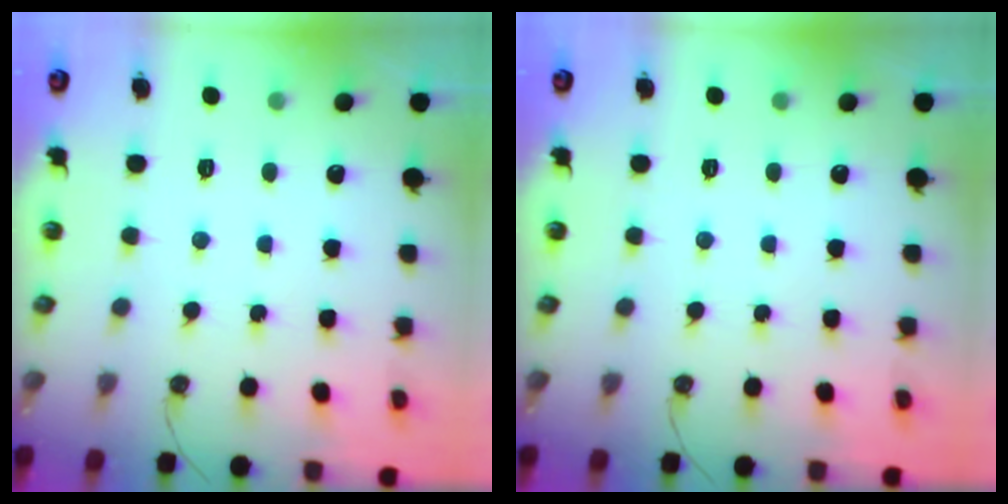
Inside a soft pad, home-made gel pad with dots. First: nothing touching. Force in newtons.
{"total": 0.0}